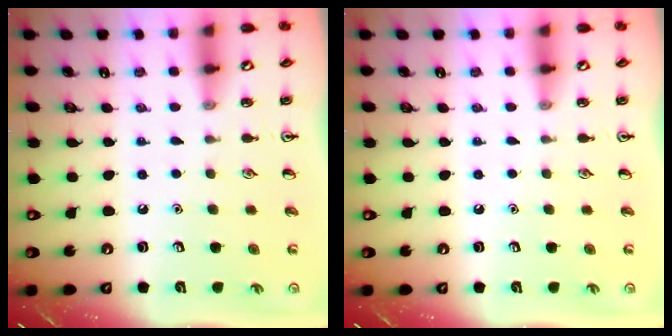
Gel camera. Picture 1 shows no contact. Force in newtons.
{"total": 0.0}